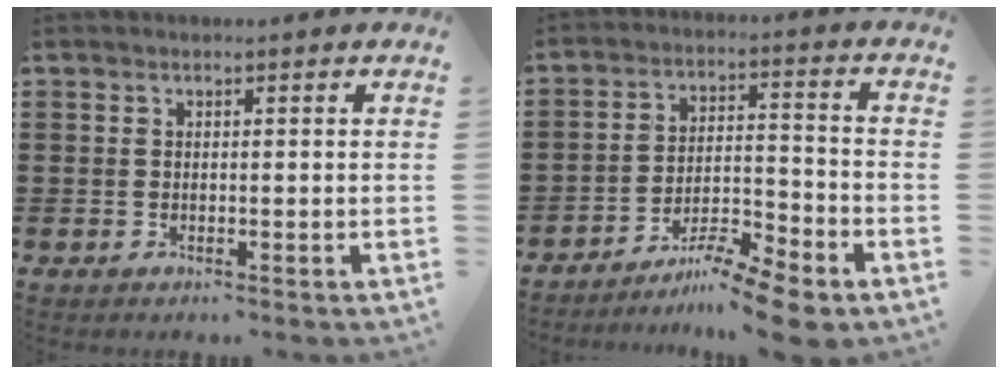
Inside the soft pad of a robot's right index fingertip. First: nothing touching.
{"total": 8.1, "force": [-7.1, 0.6, 3.8], "torque": [-0.069, 0.009, -0.136]}